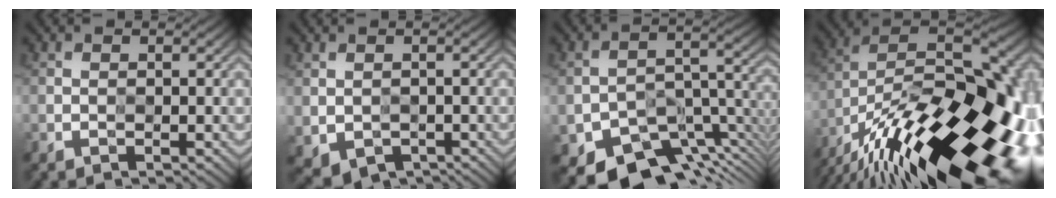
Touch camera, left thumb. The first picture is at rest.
{"total": 3.1, "force": [-0.9, 2.4, 1.7], "torque": [-0.046, -0.018, -0.008]}
{"total": 10.3, "force": [-7.8, 4.6, 4.9], "torque": [-0.078, -0.021, -0.120]}
{"total": 21.2, "force": [-13.8, 6.8, 14.6], "torque": [-0.211, -0.003, -0.212]}